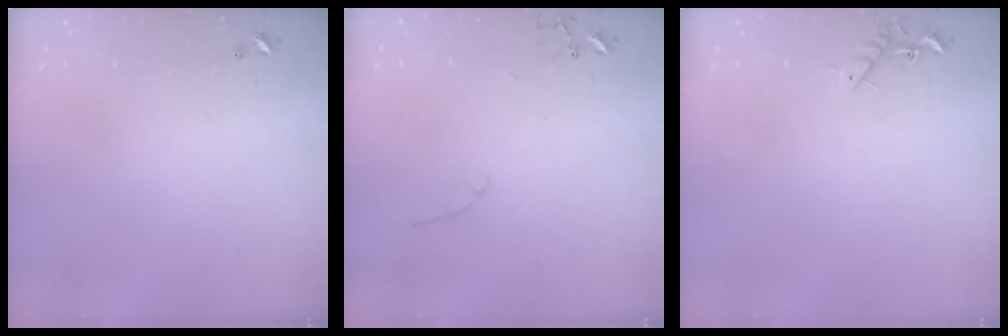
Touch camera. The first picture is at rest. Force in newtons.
{"total": 5.7, "press": 5.7, "slide": 0.6}
{"total": 7.0, "press": 6.9, "slide": 0.9}